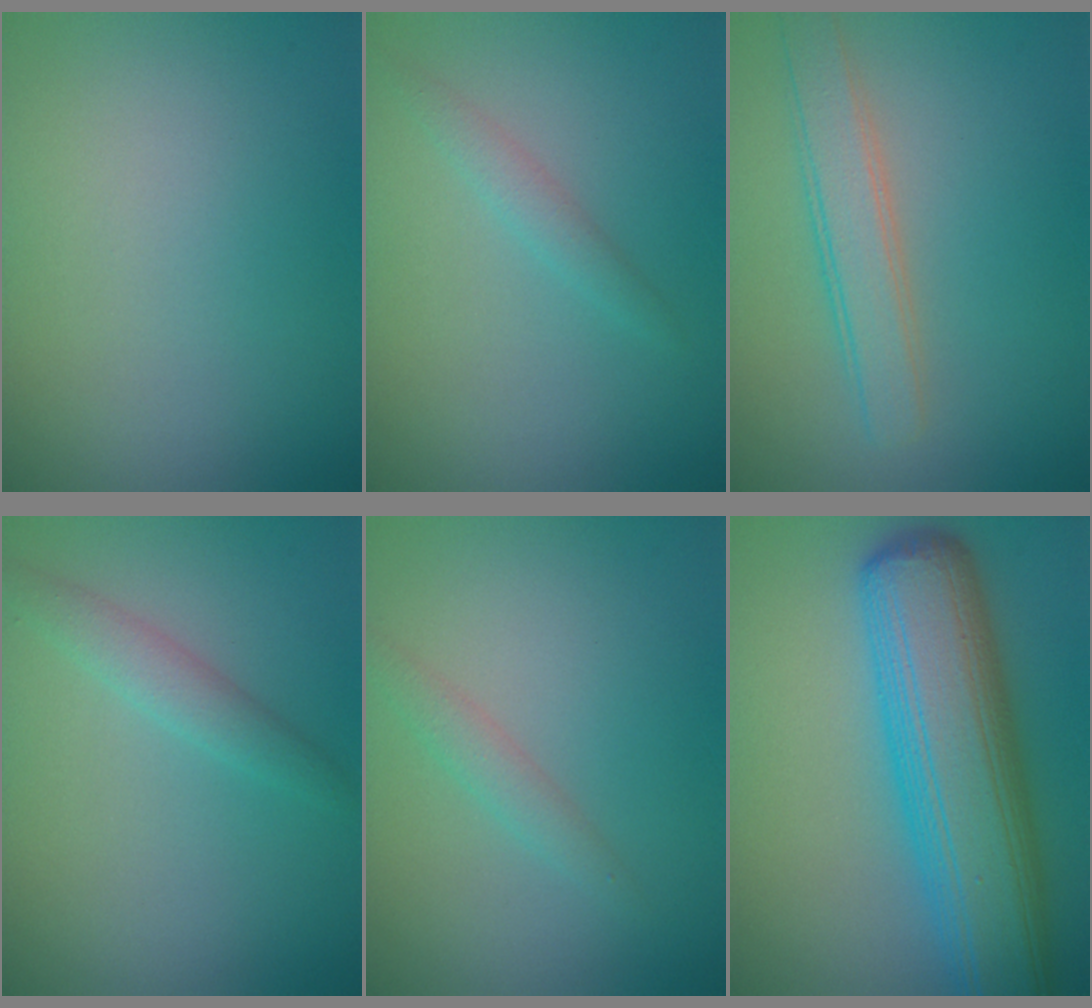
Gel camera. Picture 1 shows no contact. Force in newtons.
{"total": 1.3, "press": 1.3, "slide": 0.1}
{"total": 3.1, "press": 3.1, "slide": 0.0}
{"total": 1.8, "press": 1.8, "slide": 0.1}
{"total": 1.4, "press": 1.4, "slide": 0.1}
{"total": 10.9, "press": 10.8, "slide": 0.3}